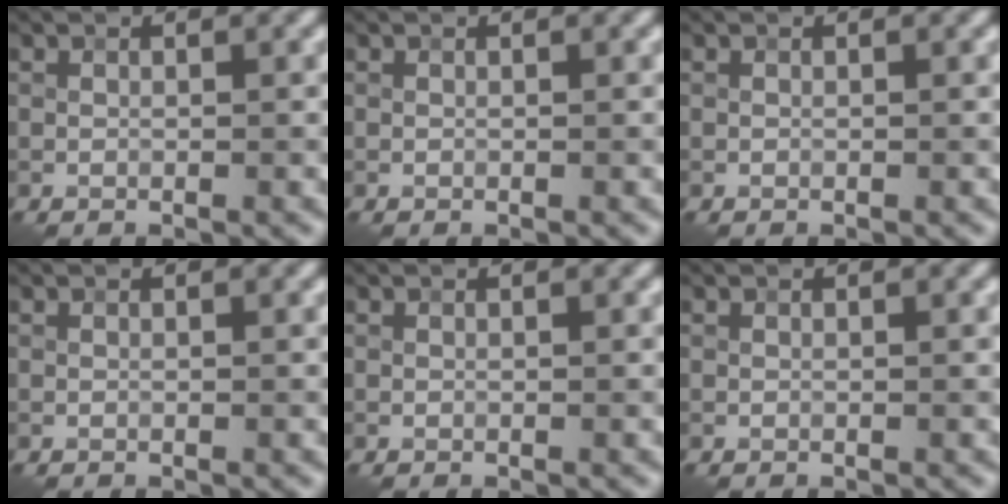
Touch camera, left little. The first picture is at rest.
{"total": 0.0}
{"total": 0.0}
{"total": 0.0}
{"total": 0.0}
{"total": 0.0}